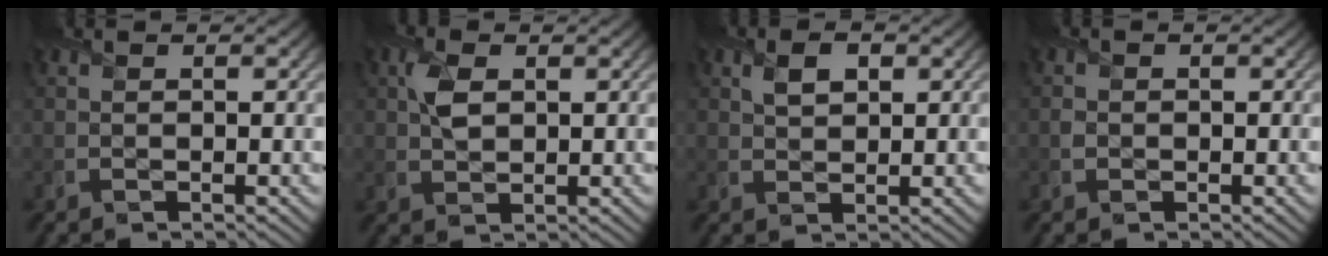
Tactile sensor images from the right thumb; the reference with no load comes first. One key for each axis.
{"total": 3.4, "fx": 1.0, "fy": 2.1, "fz": 2.5, "tx": -0.062, "ty": 0.005, "tz": 0.017}
{"total": 2.9, "fx": 1.1, "fy": 1.8, "fz": 1.9, "tx": -0.041, "ty": 0.000, "tz": 0.020}
{"total": 1.1, "fx": -0.2, "fy": 1.0, "fz": 0.2, "tx": -0.004, "ty": -0.005, "tz": -0.009}